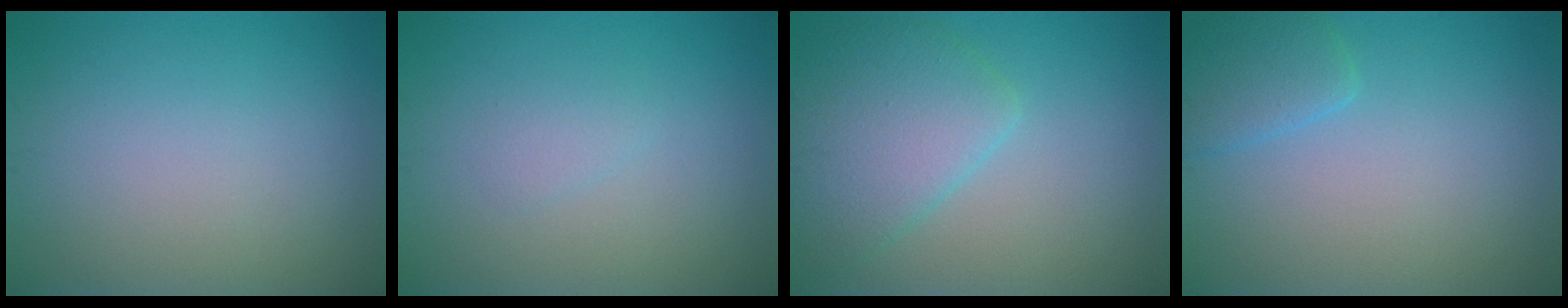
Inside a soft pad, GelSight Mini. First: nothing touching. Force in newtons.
{"total": 0.9, "press": 0.9, "slide": 0.2}
{"total": 5.2, "press": 5.2, "slide": 0.2}
{"total": 2.3, "press": 2.3, "slide": 0.1}